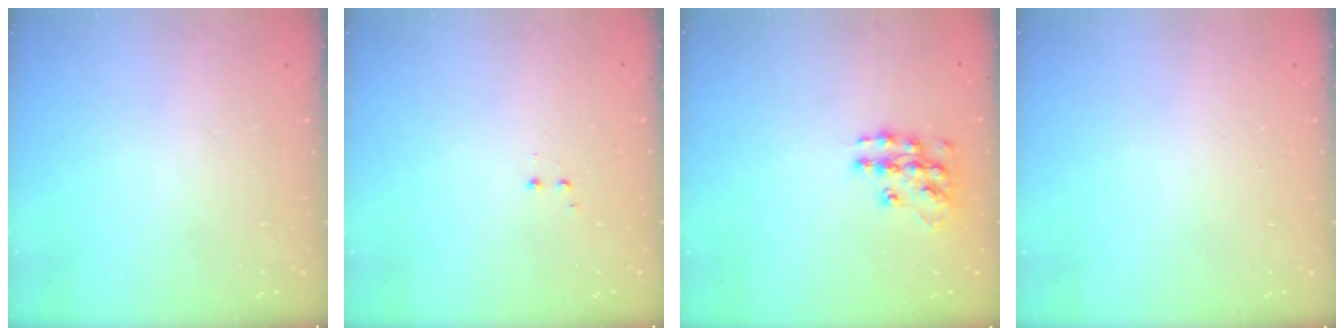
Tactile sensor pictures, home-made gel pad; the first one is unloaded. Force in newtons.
{"total": 1.2, "press": 1.1, "slide": 0.5}
{"total": 11.7, "press": 11.6, "slide": 0.8}
{"total": 0.0}